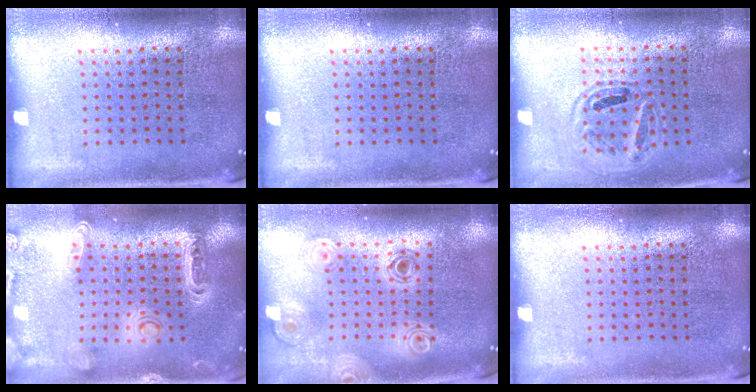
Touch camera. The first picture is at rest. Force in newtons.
{"total": 0.0}
{"total": 0.9, "press": 0.9, "slide": 0.4}
{"total": 1.4, "press": 1.3, "slide": 0.3}
{"total": 0.9, "press": 0.9, "slide": 0.2}
{"total": 0.0}